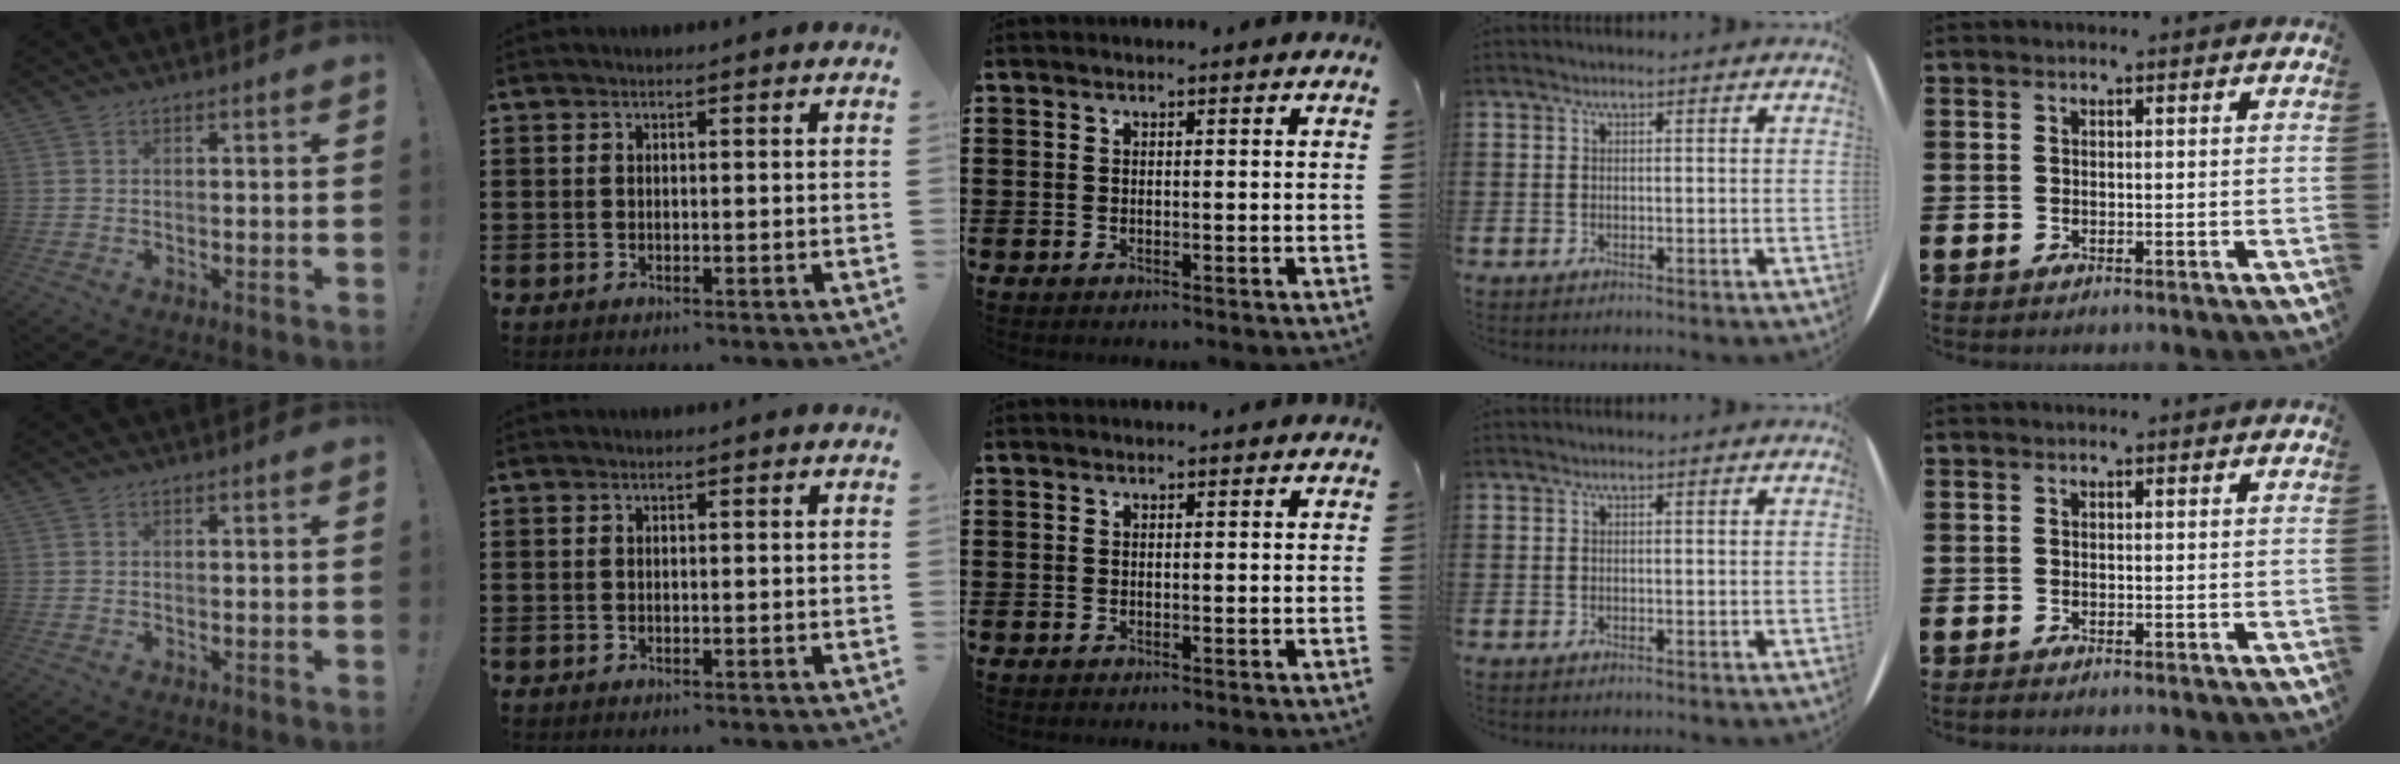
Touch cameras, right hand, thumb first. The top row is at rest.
{}